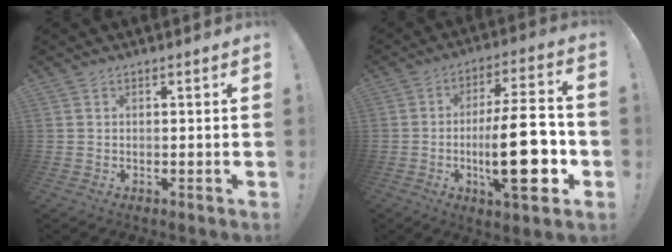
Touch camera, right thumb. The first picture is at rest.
{"total": 22.7, "force": [-4.1, 6.8, 21.3], "torque": [-0.339, 0.000, -0.065]}